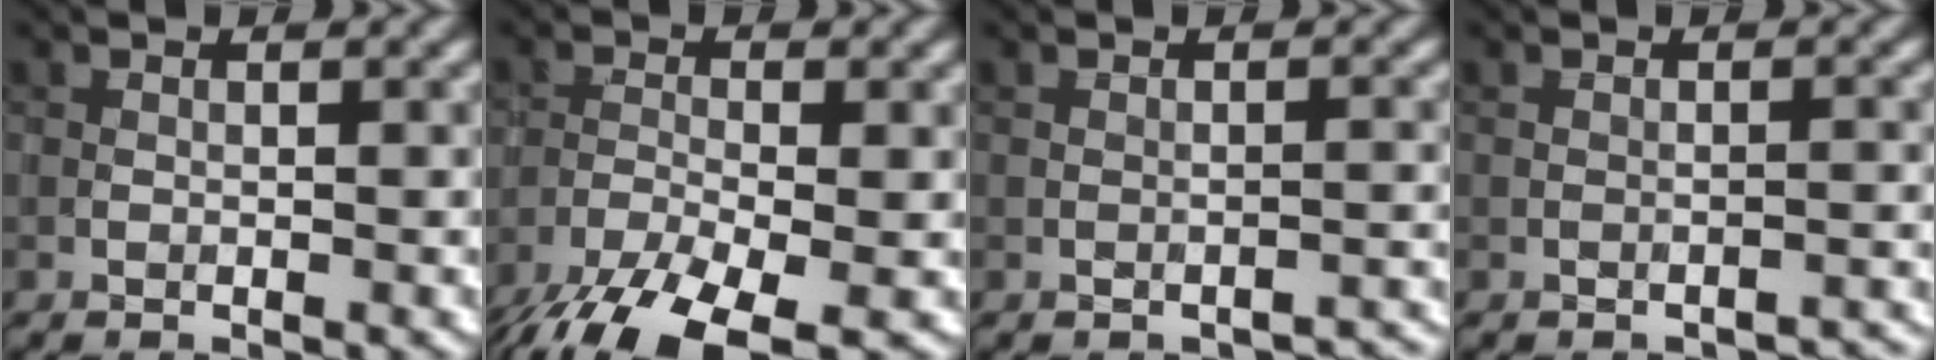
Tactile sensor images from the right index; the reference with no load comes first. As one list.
[{"total": 9.0, "force": [-6.2, 2.6, 5.9], "torque": [-0.129, -0.025, -0.120]}, {"total": 1.7, "force": [-1.6, 0.5, 0.4], "torque": [0.002, 0.006, -0.020]}, {"total": 1.7, "force": [-1.6, 0.3, 0.2], "torque": [0.006, 0.008, -0.021]}]